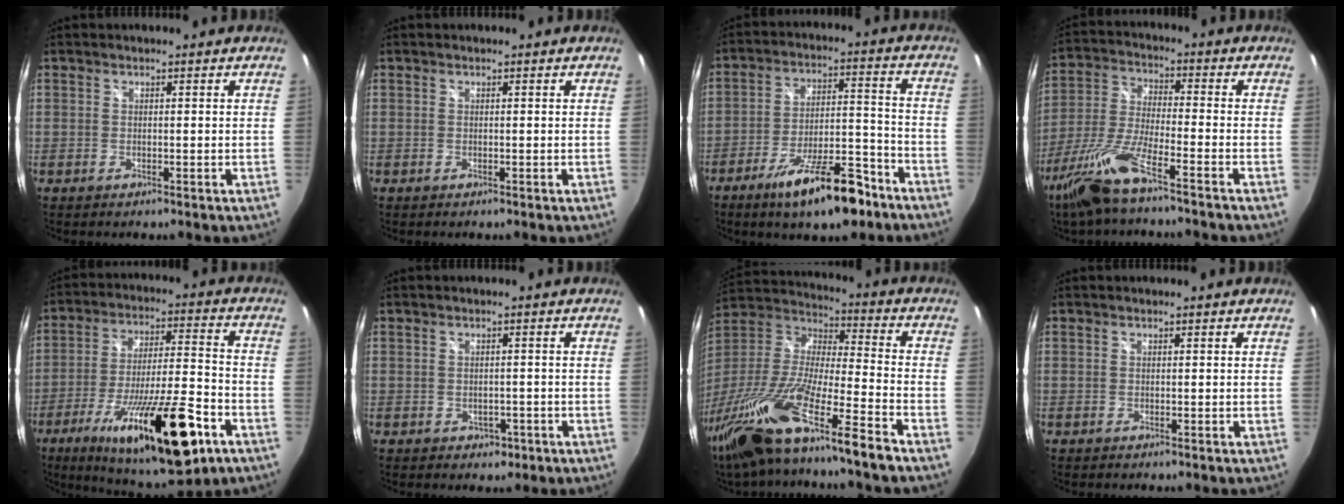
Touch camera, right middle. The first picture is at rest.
{"total": 0.0}
{"total": 15.1, "force": [-10.5, 4.1, 10.1], "torque": [-0.175, -0.004, -0.159]}
{"total": 11.8, "force": [-8.2, 1.4, 8.4], "torque": [-0.186, -0.019, -0.159]}
{"total": 25.0, "force": [-13.1, 5.8, 20.4], "torque": [-0.349, -0.044, -0.206]}
{"total": 2.8, "force": [-1.1, 2.3, 1.2], "torque": [-0.024, -0.001, -0.006]}
{"total": 25.2, "force": [-17.8, 1.8, 17.7], "torque": [-0.332, -0.049, -0.325]}
{"total": 0.0}